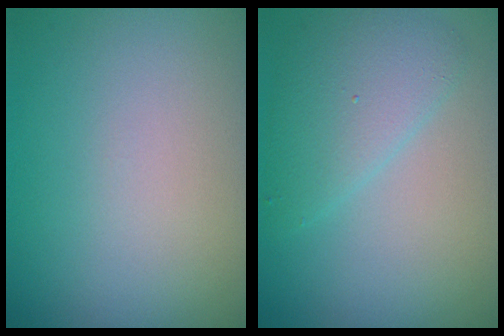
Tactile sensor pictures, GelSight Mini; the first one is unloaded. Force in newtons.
{"total": 3.4, "press": 3.4, "slide": 0.1}